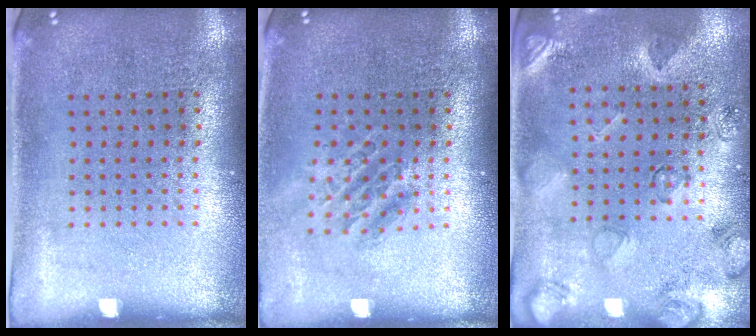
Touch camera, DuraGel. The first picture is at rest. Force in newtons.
{"total": 1.4, "press": 1.2, "slide": 0.8}
{"total": 2.5, "press": 1.9, "slide": 1.6}